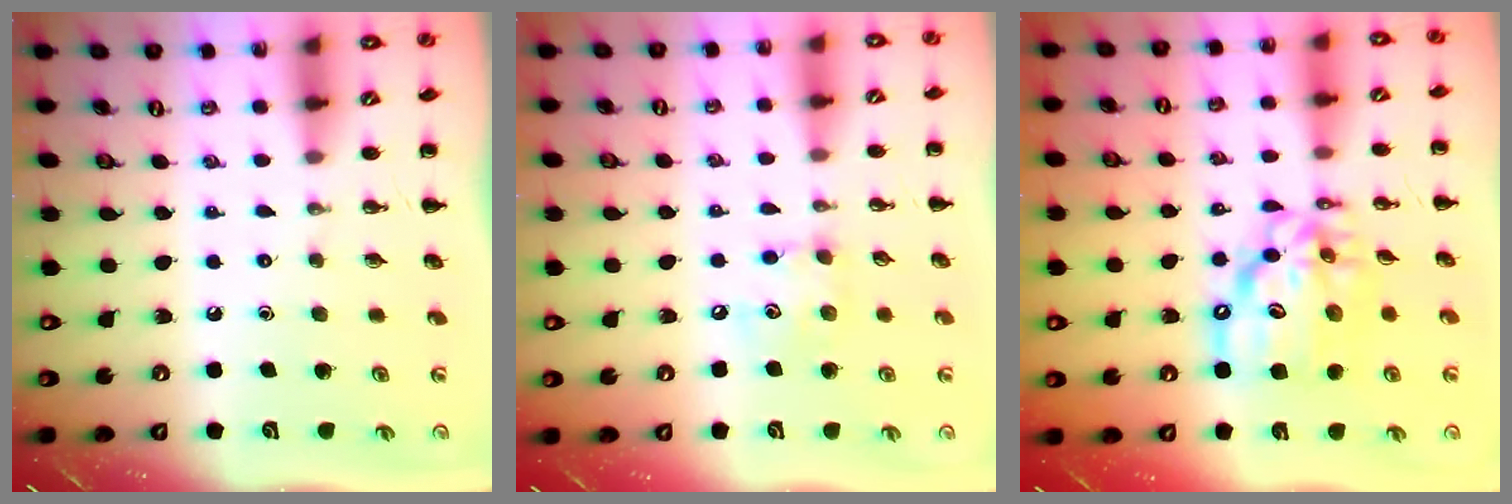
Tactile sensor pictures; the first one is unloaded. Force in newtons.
{"total": 6.7, "press": 6.7, "slide": 0.5}
{"total": 13.3, "press": 12.6, "slide": 4.1}